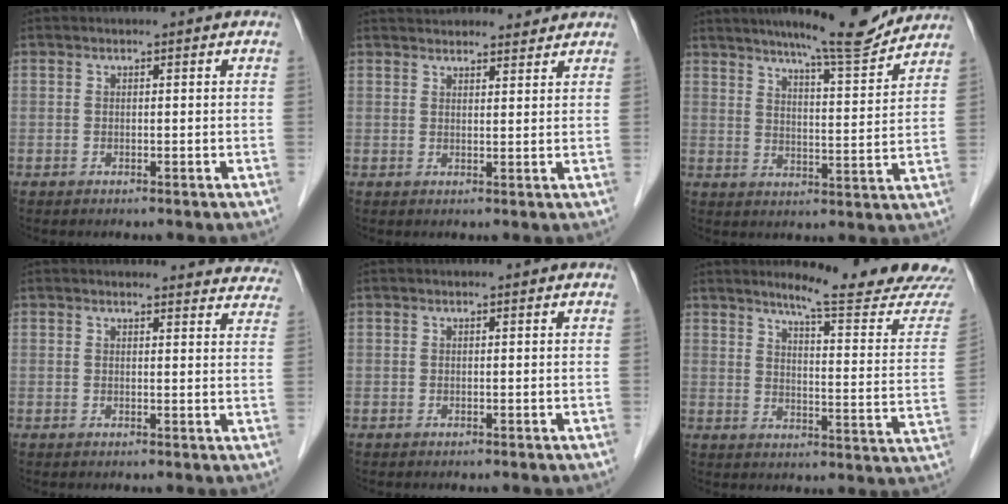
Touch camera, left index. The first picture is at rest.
{"total": 10.2, "force": [9.6, 2.4, 2.4], "torque": [-0.020, 0.028, 0.124]}
{"total": 11.7, "force": [10.5, 0.4, 5.1], "torque": [-0.075, -0.008, 0.146]}
{"total": 12.6, "force": [12.2, 2.7, 1.2], "torque": [0.029, -0.035, 0.099]}
{"total": 0.0}
{"total": 17.7, "force": [16.5, -0.9, 6.3], "torque": [-0.087, -0.102, 0.196]}